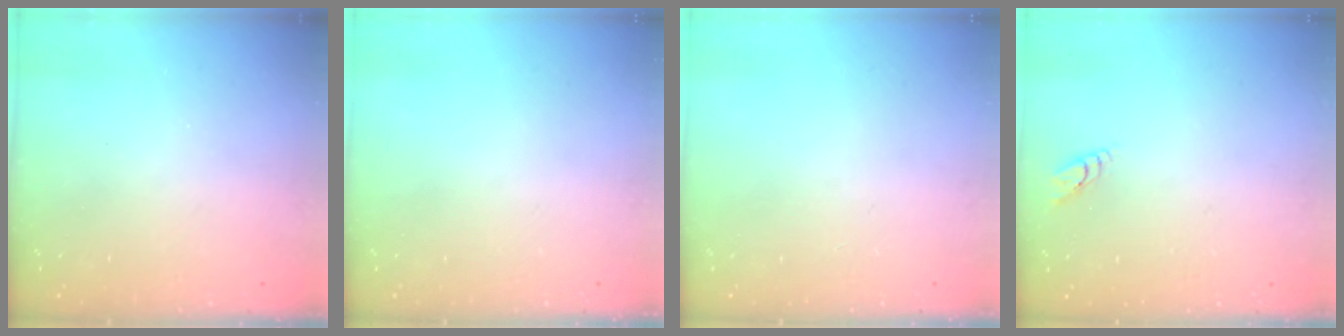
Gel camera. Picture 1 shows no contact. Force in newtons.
{"total": 0.0}
{"total": 0.0}
{"total": 2.7, "press": 2.7, "slide": 0.3}